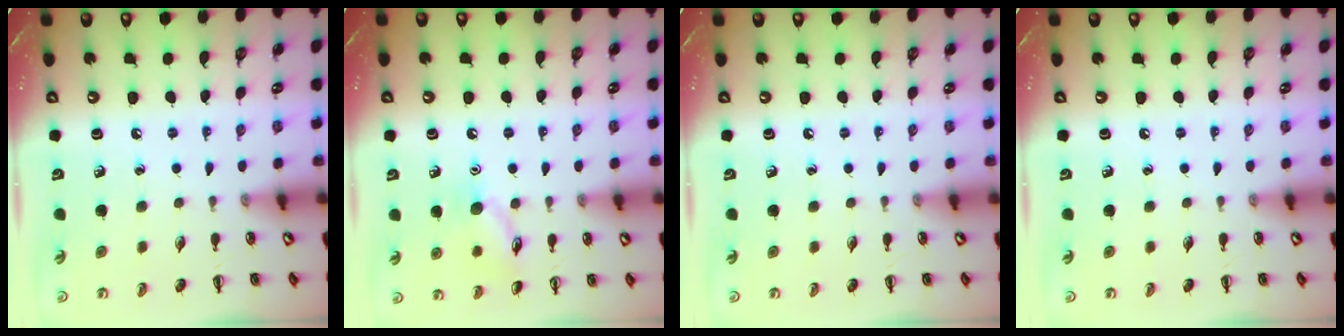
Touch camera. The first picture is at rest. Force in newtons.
{"total": 9.6, "press": 9.6, "slide": 0.6}
{"total": 0.0}
{"total": 0.0}